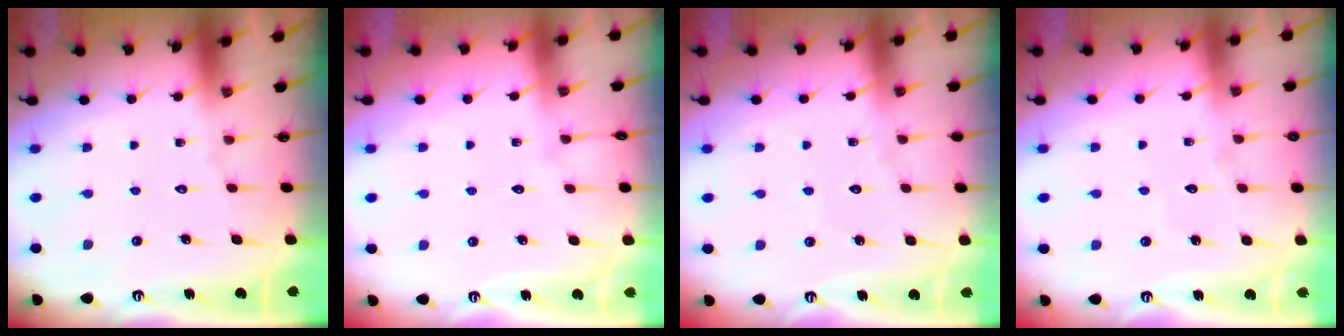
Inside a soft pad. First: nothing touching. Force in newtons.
{"total": 2.9, "press": 2.9, "slide": 0.4}
{"total": 2.3, "press": 2.3, "slide": 0.2}
{"total": 4.8, "press": 4.8, "slide": 0.5}